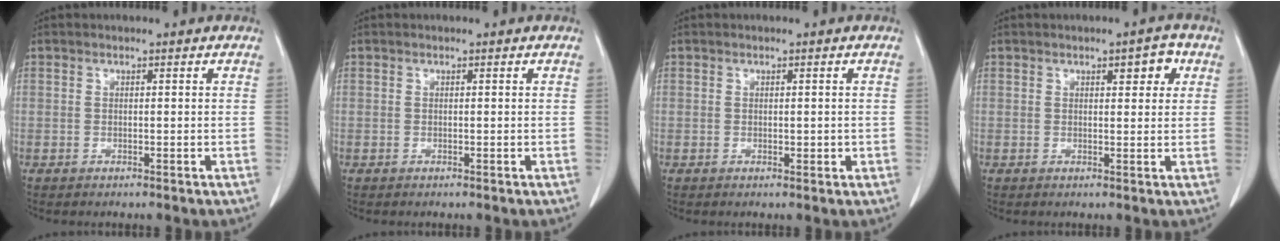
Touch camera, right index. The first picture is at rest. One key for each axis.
{"total": 0.0}
{"total": 1.1, "fx": -0.1, "fy": 0.6, "fz": 0.9, "tx": -0.010, "ty": -0.002, "tz": 0.001}
{"total": 3.3, "fx": 1.5, "fy": 1.2, "fz": 2.7, "tx": -0.032, "ty": 0.004, "tz": 0.018}